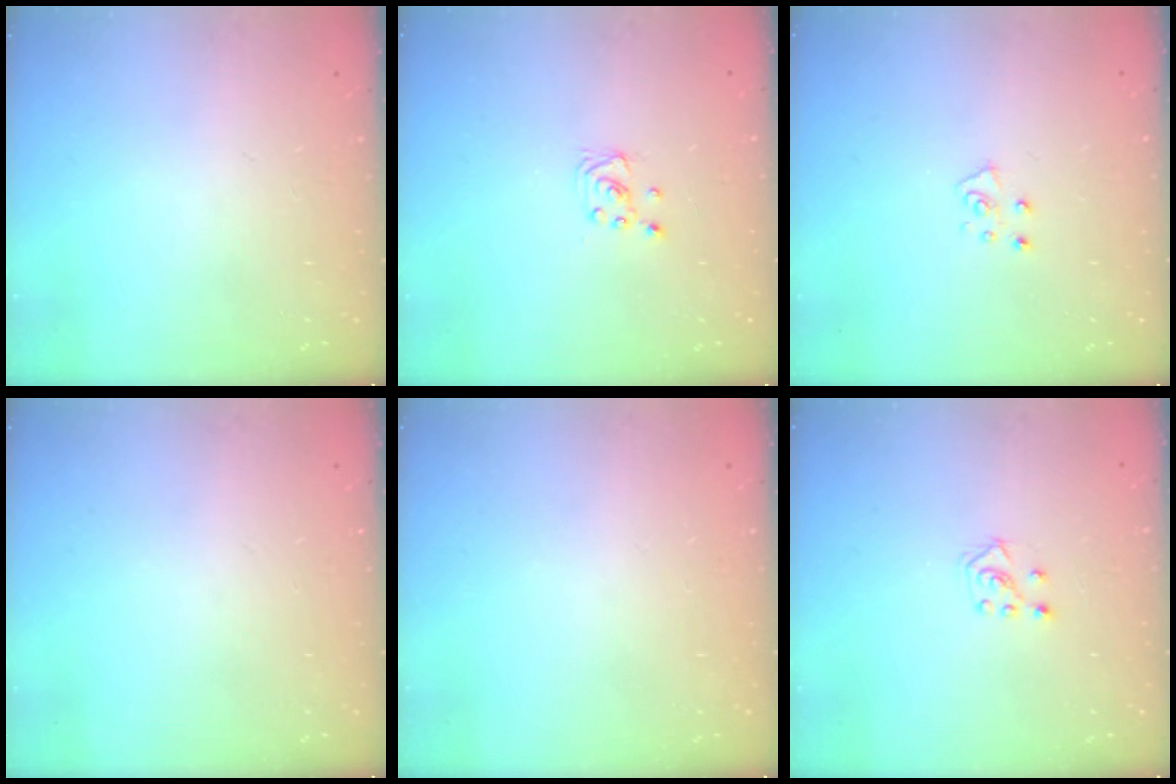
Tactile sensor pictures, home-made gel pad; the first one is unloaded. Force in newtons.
{"total": 2.3, "press": 2.3, "slide": 0.2}
{"total": 5.3, "press": 5.3, "slide": 0.5}
{"total": 0.0}
{"total": 0.0}
{"total": 4.6, "press": 4.5, "slide": 0.8}